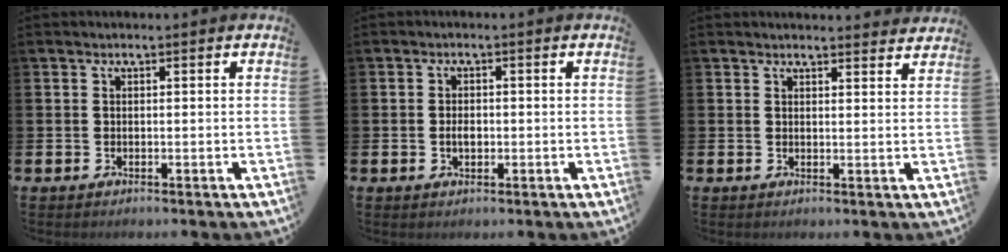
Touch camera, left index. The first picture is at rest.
{"total": 1.9, "force": [-0.2, 1.2, 1.5], "torque": [-0.019, 0.002, -0.008]}
{"total": 2.4, "force": [2.4, 0.2, 0.0], "torque": [0.010, -0.018, 0.041]}